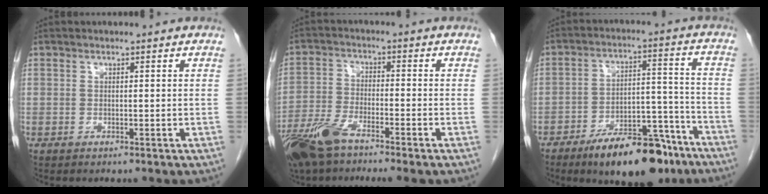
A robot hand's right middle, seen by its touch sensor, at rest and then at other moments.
{"total": 9.6, "force": [-6.9, 1.8, 6.4], "torque": [-0.132, -0.018, -0.133]}
{"total": 15.3, "force": [-11.1, 5.0, 9.3], "torque": [-0.119, 0.025, -0.172]}